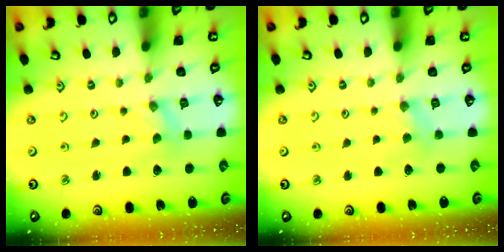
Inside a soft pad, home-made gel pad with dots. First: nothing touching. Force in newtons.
{"total": 2.2, "press": 2.2, "slide": 0.5}